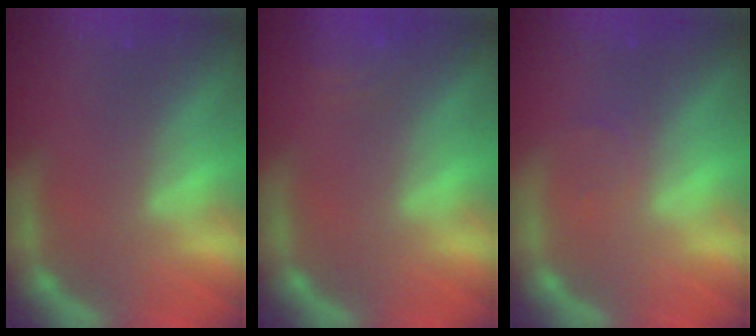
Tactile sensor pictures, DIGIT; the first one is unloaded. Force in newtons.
{"total": 3.0}
{"total": 1.0}